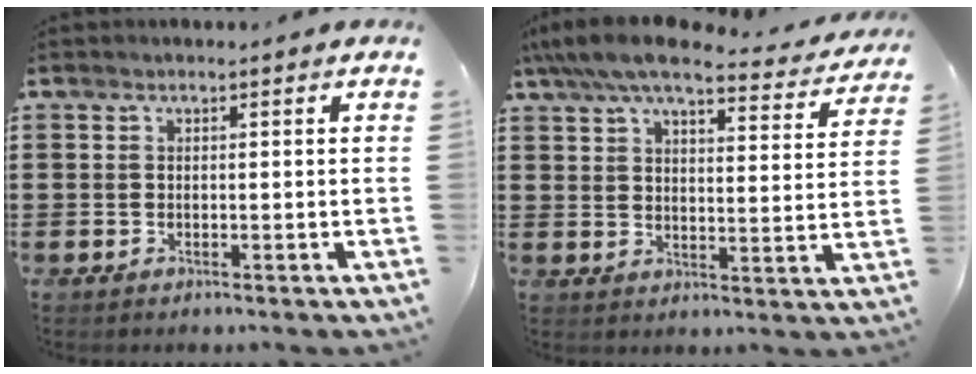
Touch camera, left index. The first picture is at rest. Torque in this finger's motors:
{"motor_torque": [2.14, 0.00, 0.31, 0.00]}